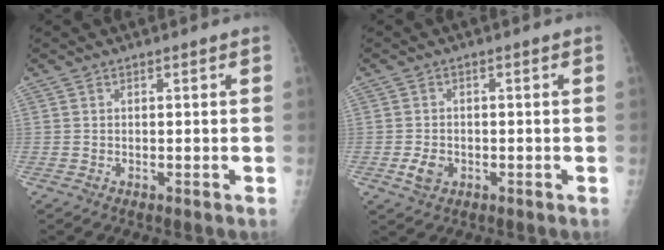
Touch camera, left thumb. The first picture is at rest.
{"total": 3.4, "force": [-1.1, 2.5, 2.0], "torque": [-0.033, 0.001, -0.017]}